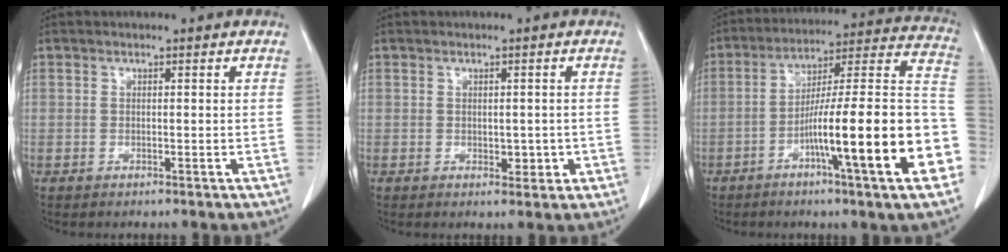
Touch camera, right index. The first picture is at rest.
{"total": 2.4, "force": [-0.4, 1.4, 1.8], "torque": [-0.018, 0.000, 0.000]}
{"total": 22.6, "force": [-7.3, 0.8, 21.3], "torque": [-0.241, 0.015, -0.111]}